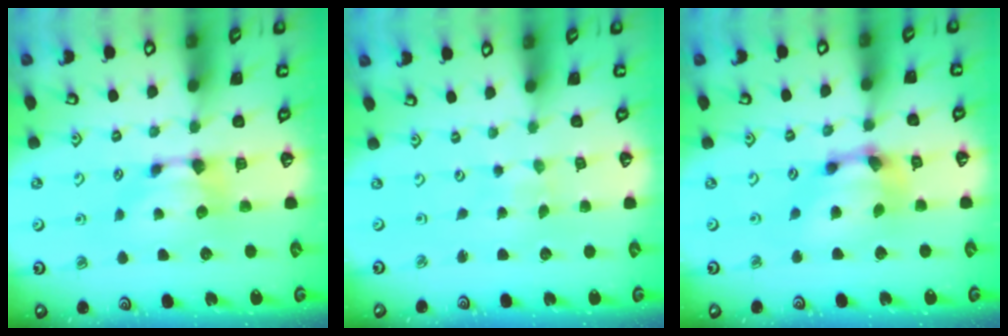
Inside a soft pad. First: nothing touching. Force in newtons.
{"total": 5.4, "press": 5.4, "slide": 0.3}
{"total": 5.7, "press": 5.3, "slide": 2.2}